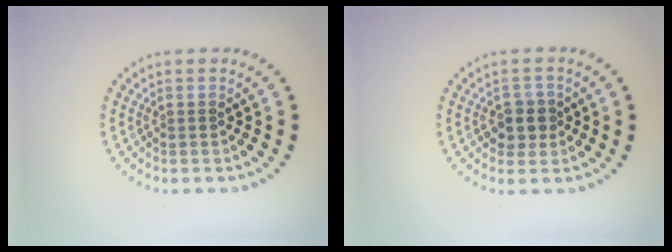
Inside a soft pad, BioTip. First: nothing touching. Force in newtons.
{"total": 2.3, "press": 2.2, "slide": 0.8}